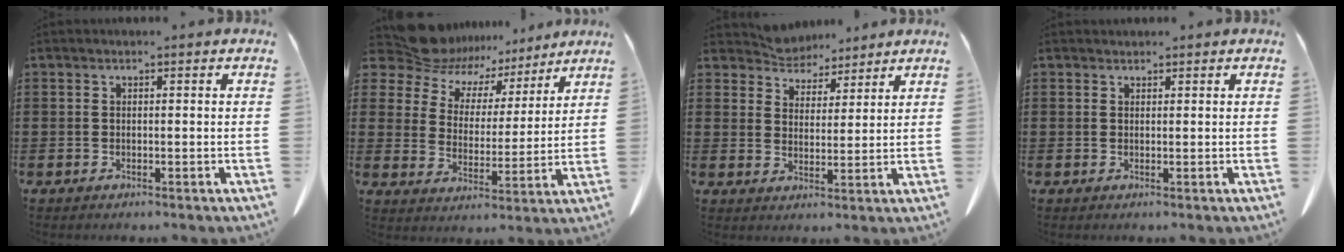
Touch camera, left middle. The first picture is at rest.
{"total": 9.3, "force": [8.4, 3.7, 1.3], "torque": [-0.077, -0.046, 0.158]}
{"total": 4.8, "force": [4.4, 1.9, -0.1], "torque": [-0.025, -0.021, 0.079]}
{"total": 1.1, "force": [1.0, 0.5, -0.1], "torque": [-0.002, 0.000, 0.020]}